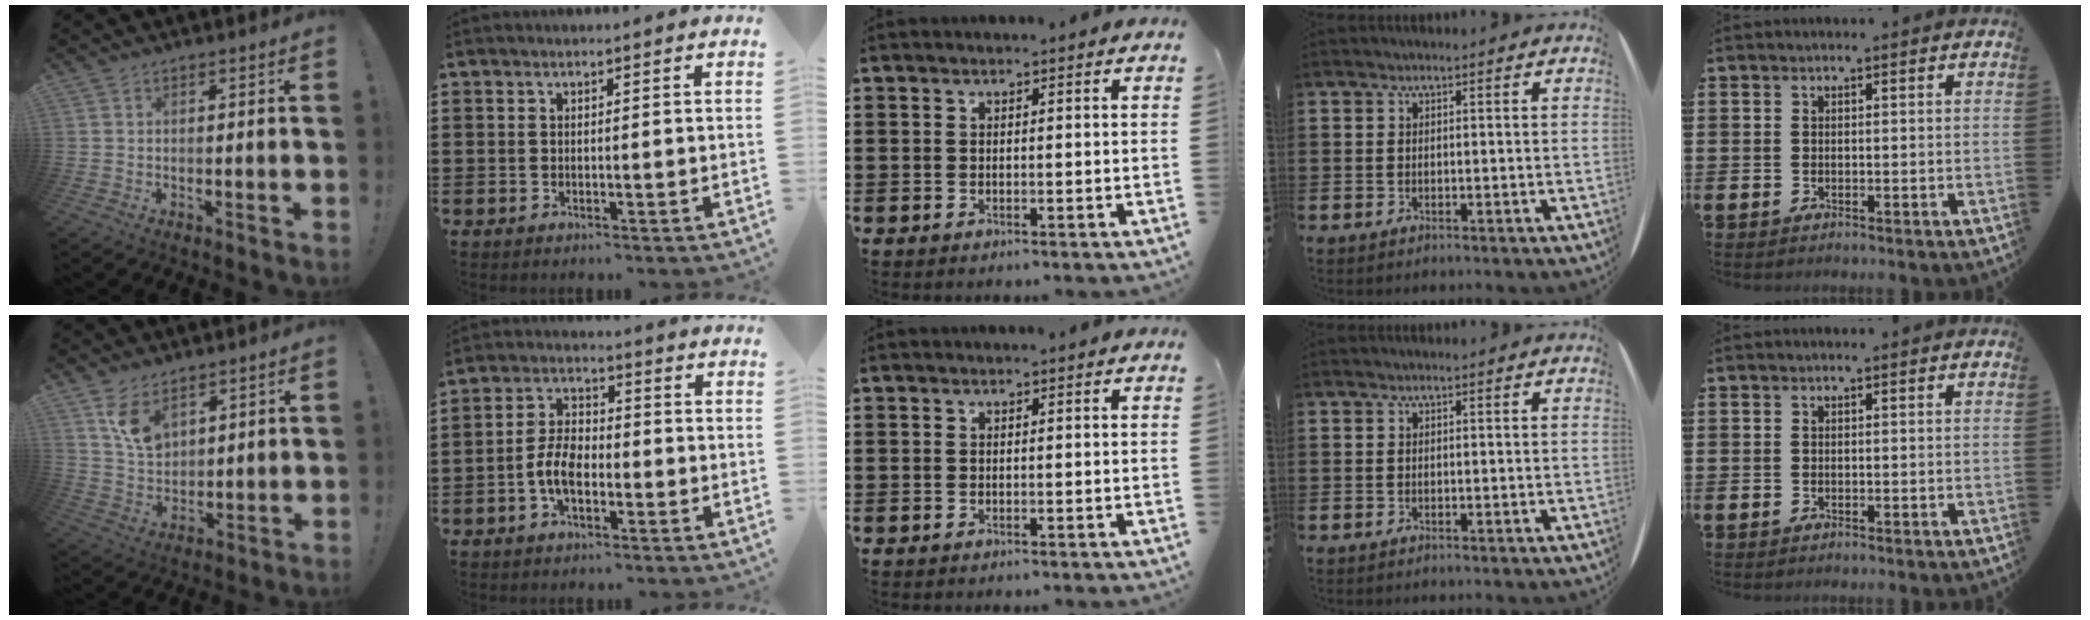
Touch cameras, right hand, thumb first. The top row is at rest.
{"thumb": {"total": 8.9, "force": [5.3, 5.4, 4.6], "torque": [-0.075, -0.026, 0.103]}, "index": {"total": 5.9, "force": [-2.0, 3.1, 4.6], "torque": [-0.114, -0.002, -0.046]}}